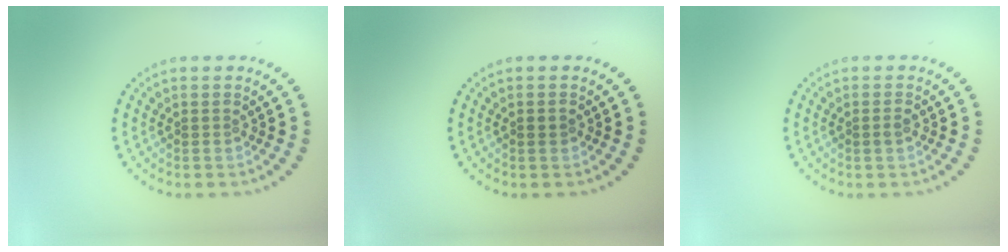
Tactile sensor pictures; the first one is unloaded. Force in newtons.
{"total": 0.8, "press": 0.7, "slide": 0.4}
{"total": 0.9, "press": 0.9, "slide": 0.1}